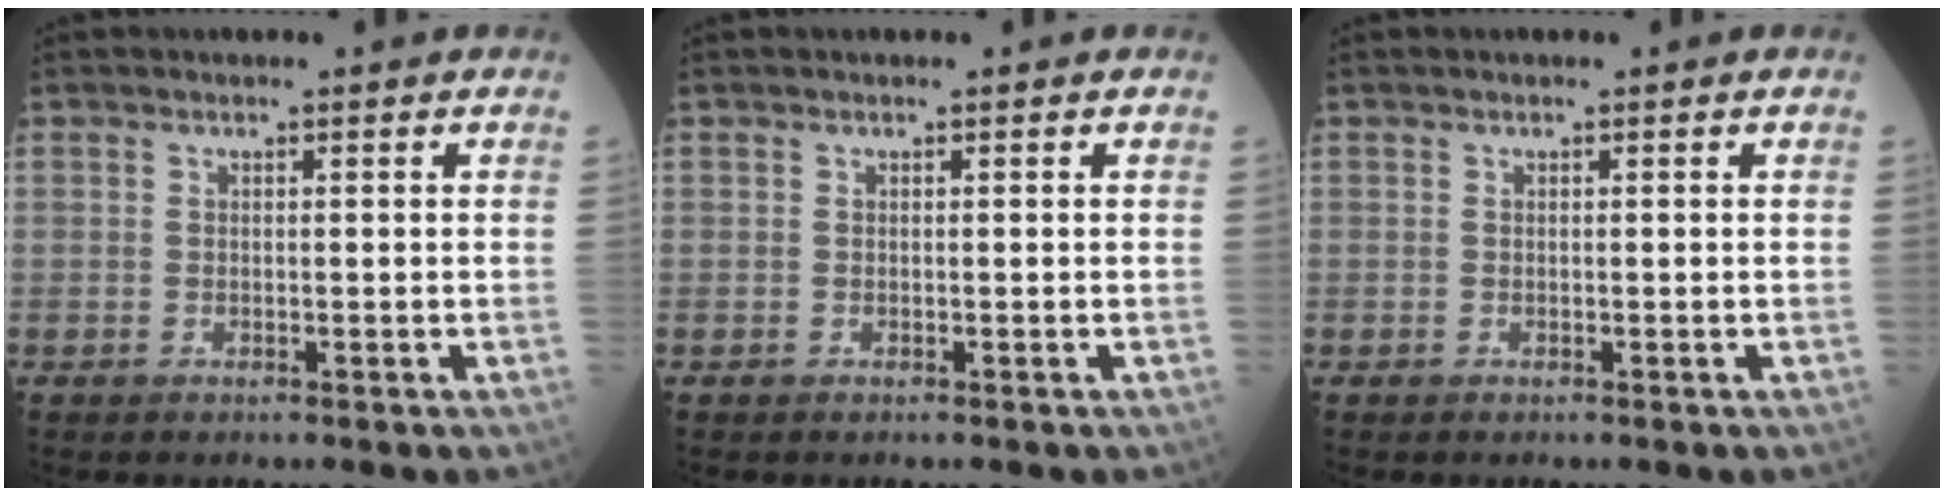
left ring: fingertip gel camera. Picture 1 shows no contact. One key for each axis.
{"total": 0.0}
{"total": 0.0}